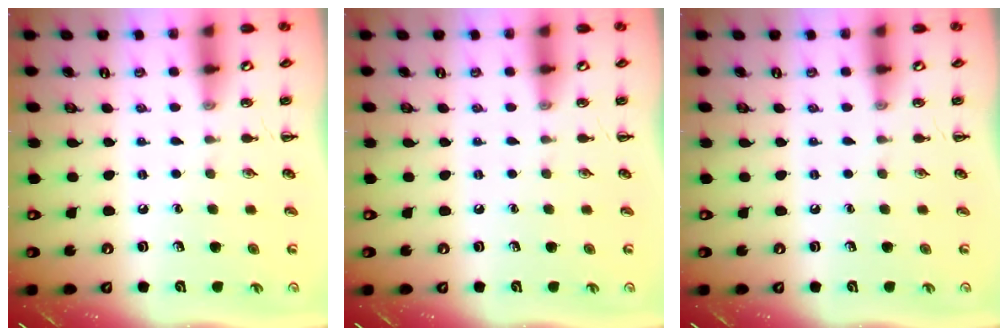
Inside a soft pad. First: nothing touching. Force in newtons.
{"total": 0.0}
{"total": 0.0}